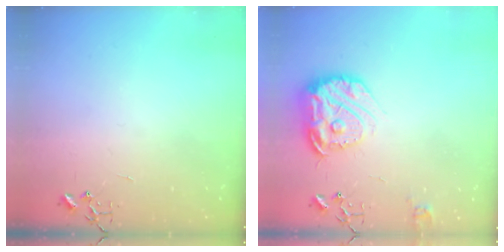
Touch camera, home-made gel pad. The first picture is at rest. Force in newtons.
{"total": 17.2, "press": 17.1, "slide": 1.4}